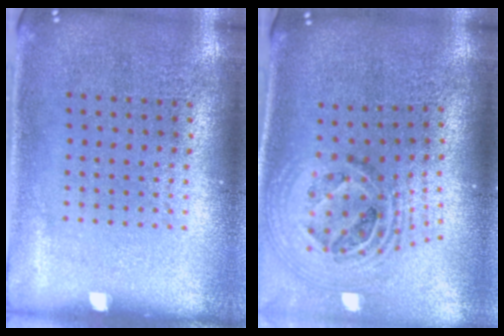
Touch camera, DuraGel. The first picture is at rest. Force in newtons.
{"total": 2.0, "press": 1.5, "slide": 1.3}